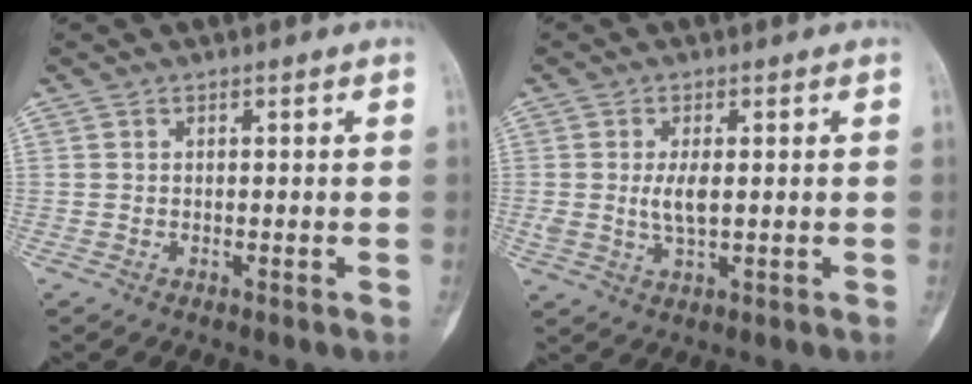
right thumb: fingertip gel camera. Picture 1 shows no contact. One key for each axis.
{"total": 4.2, "fx": 0.4, "fy": 1.7, "fz": 3.8, "tx": -0.078, "ty": -0.009, "tz": 0.012}